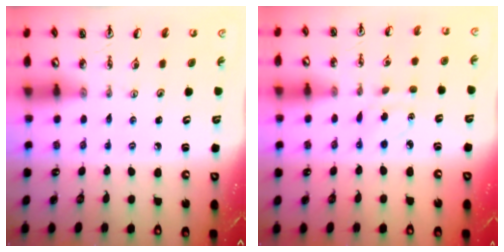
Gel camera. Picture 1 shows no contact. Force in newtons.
{"total": 3.3, "press": 3.2, "slide": 0.7}